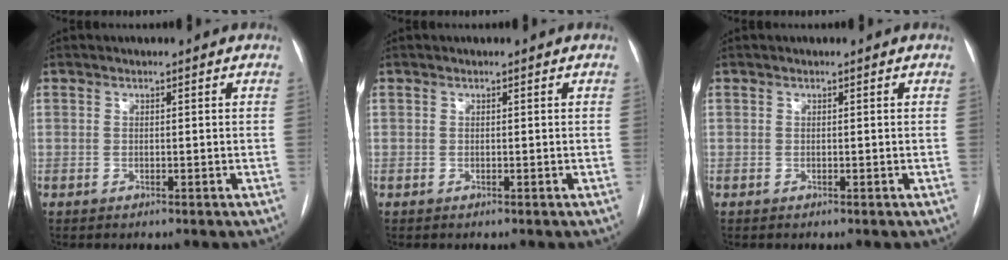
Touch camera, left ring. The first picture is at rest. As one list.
[{"total": 0.0}, {"total": 0.0}]